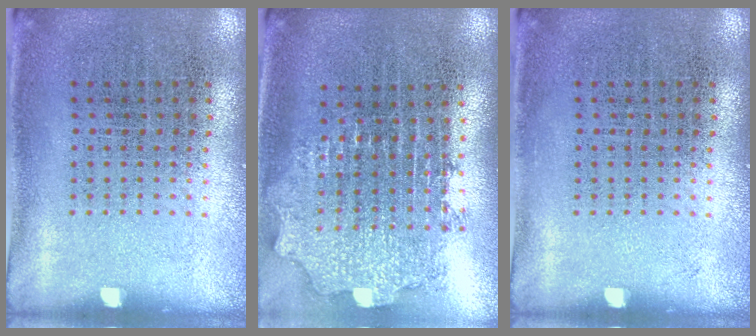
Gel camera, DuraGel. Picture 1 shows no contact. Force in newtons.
{"total": 2.0, "press": 1.5, "slide": 1.3}
{"total": 0.0}